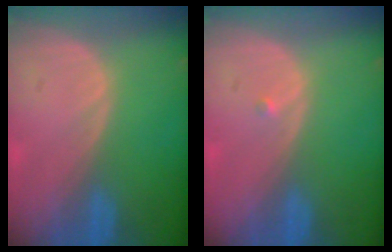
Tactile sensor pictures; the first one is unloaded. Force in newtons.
{"total": 0.6, "press": 0.5, "slide": 0.4}